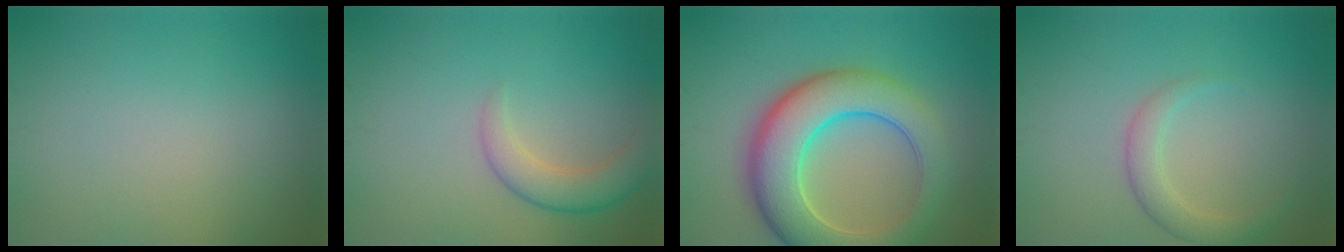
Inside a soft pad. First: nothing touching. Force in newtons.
{"total": 3.4, "press": 3.4, "slide": 0.2}
{"total": 9.4, "press": 9.4, "slide": 0.3}
{"total": 2.4, "press": 2.4, "slide": 0.1}